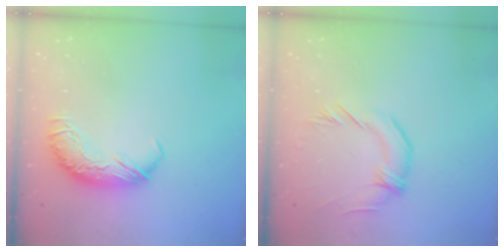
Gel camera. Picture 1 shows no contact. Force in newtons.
{"total": 1.3, "press": 1.3, "slide": 0.4}